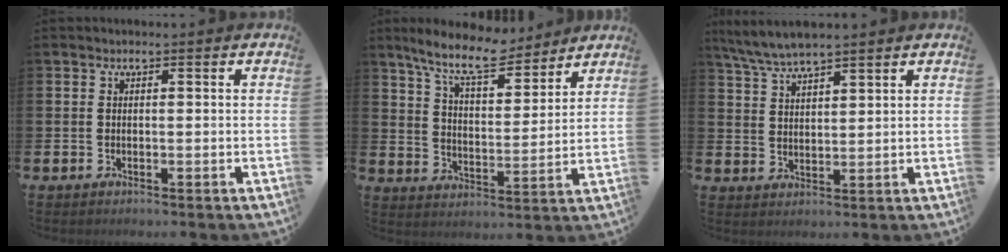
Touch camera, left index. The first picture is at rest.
{"total": 9.8, "force": [8.8, 2.2, 3.8], "torque": [-0.096, -0.043, 0.159]}
{"total": 5.3, "force": [5.0, 0.4, 1.8], "torque": [-0.055, -0.014, 0.091]}